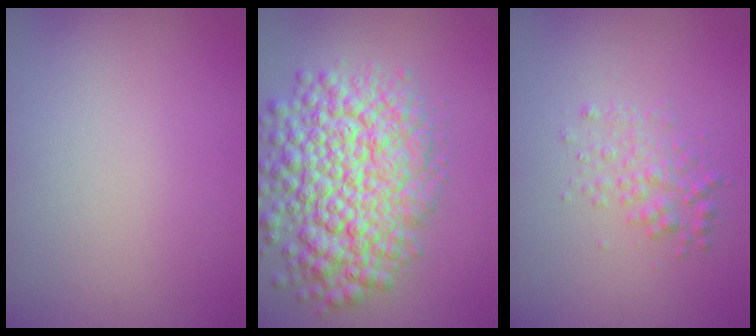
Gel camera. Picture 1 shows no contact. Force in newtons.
{"total": 9.6, "press": 9.6, "slide": 0.4}
{"total": 2.2, "press": 2.2, "slide": 0.0}